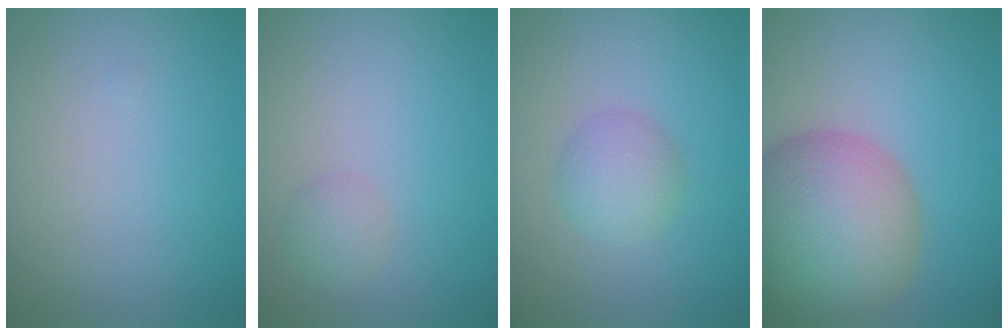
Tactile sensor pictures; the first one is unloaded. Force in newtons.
{"total": 1.4, "press": 1.4, "slide": 0.1}
{"total": 2.6, "press": 2.6, "slide": 0.1}
{"total": 11.9, "press": 11.9, "slide": 0.6}